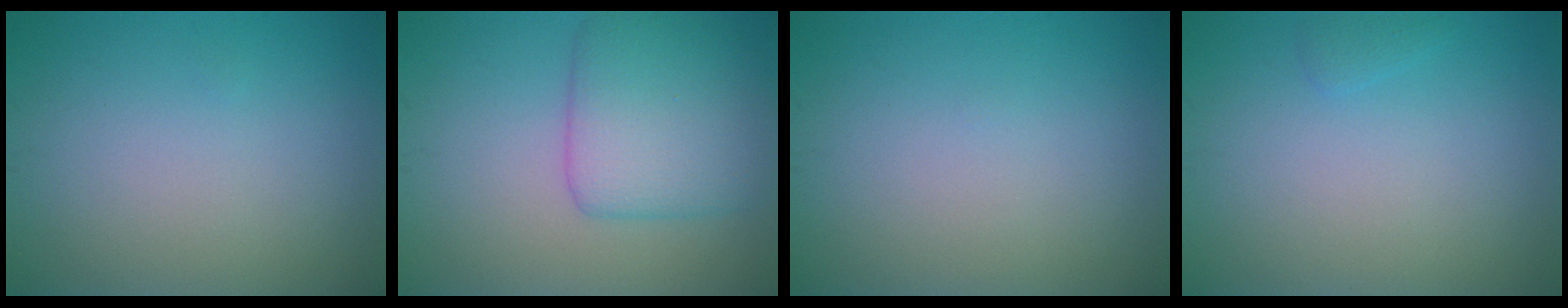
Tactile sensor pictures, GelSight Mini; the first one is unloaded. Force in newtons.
{"total": 5.5, "press": 5.5, "slide": 0.1}
{"total": 0.0}
{"total": 0.7, "press": 0.7, "slide": 0.1}